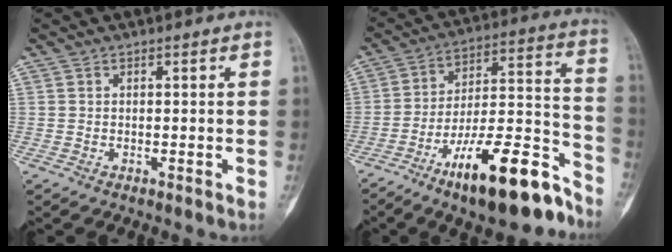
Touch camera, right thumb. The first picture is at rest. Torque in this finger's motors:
{"motor_torque": [2.60, 1.35, 1.53, -1.25, 0.52]}